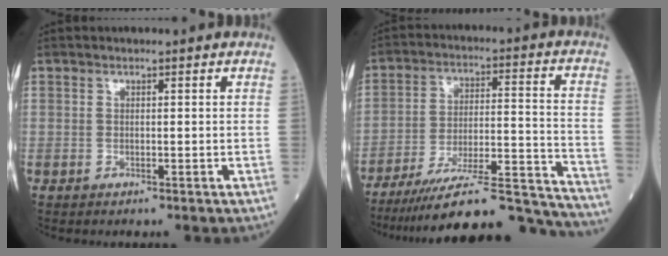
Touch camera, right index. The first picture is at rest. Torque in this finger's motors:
{"motor_torque": [0.65, -0.75, 0.35, 0.06]}